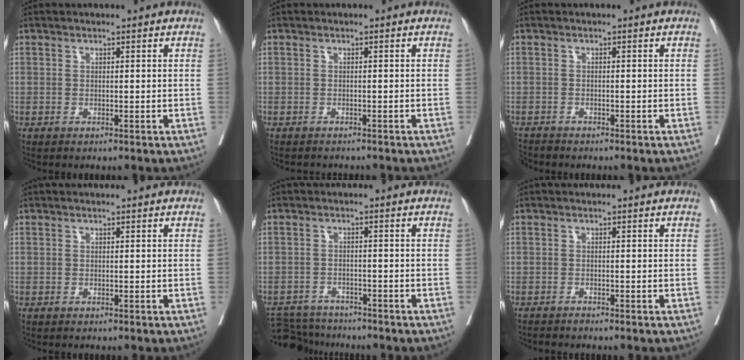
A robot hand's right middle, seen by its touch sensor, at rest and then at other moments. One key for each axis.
{"total": 2.7, "fx": -2.6, "fy": 0.8, "fz": 0.5, "tx": -0.007, "ty": -0.003, "tz": -0.033}
{"total": 2.4, "fx": -2.3, "fy": 0.7, "fz": -0.1, "tx": 0.000, "ty": -0.008, "tz": -0.043}
{"total": 0.0}
{"total": 6.2, "fx": -6.0, "fy": 1.3, "fz": -0.1, "tx": 0.002, "ty": -0.001, "tz": -0.102}
{"total": 0.7, "fx": -0.7, "fy": 0.0, "fz": 0.0, "tx": -0.003, "ty": -0.003, "tz": -0.014}